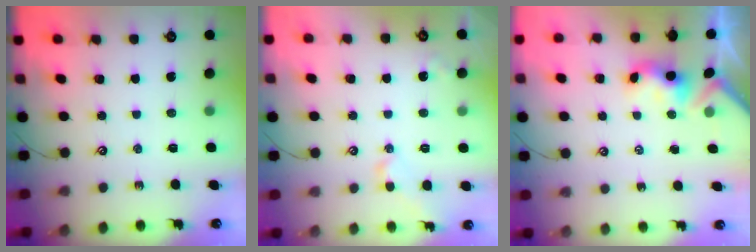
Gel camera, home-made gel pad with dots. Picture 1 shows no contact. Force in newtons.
{"total": 1.9, "press": 1.8, "slide": 0.7}
{"total": 2.9, "press": 2.9, "slide": 0.6}